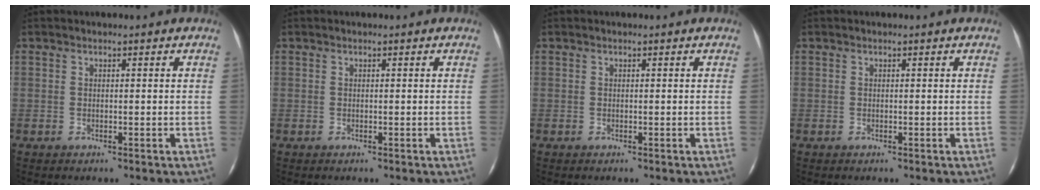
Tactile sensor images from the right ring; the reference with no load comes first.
{"total": 0.0}
{"total": 0.0}
{"total": 0.0}